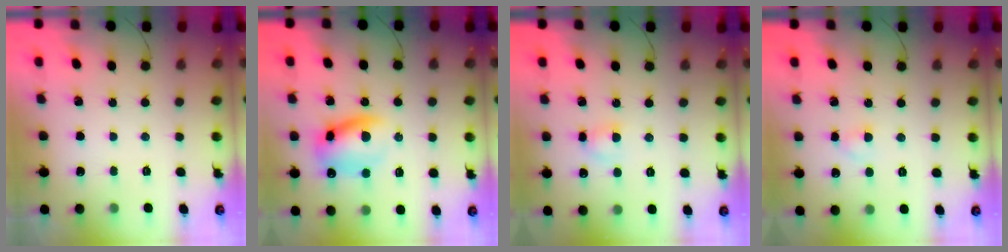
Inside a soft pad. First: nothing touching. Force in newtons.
{"total": 12.5, "press": 12.4, "slide": 2.0}
{"total": 2.7, "press": 2.5, "slide": 1.0}
{"total": 2.0, "press": 1.7, "slide": 1.0}